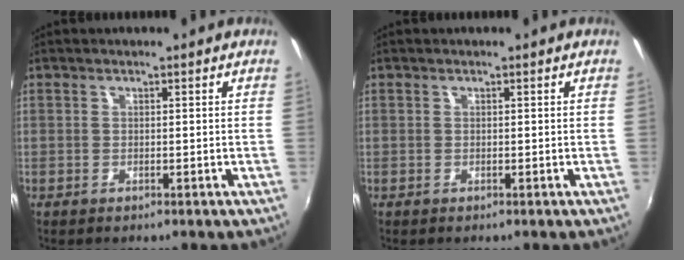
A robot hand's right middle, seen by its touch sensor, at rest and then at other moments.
{"total": 0.0}